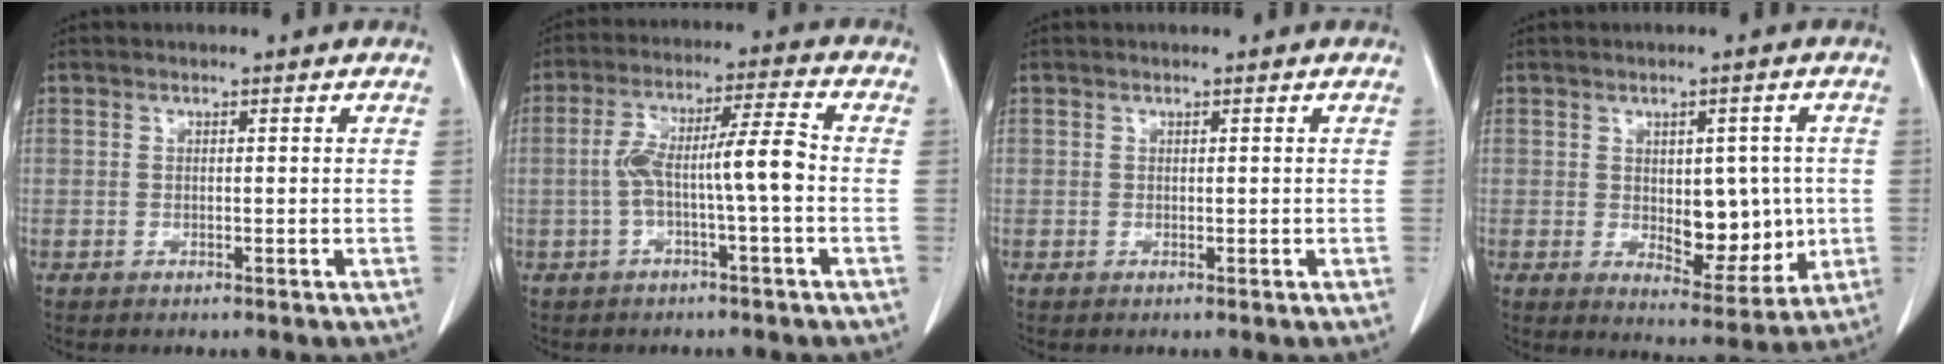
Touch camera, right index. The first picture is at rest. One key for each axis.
{"total": 8.6, "fx": -1.5, "fy": 0.4, "fz": 8.4, "tx": -0.154, "ty": 0.030, "tz": -0.027}
{"total": 0.0}
{"total": 8.5, "fx": -0.2, "fy": 4.4, "fz": 7.3, "tx": -0.086, "ty": -0.001, "tz": 0.012}